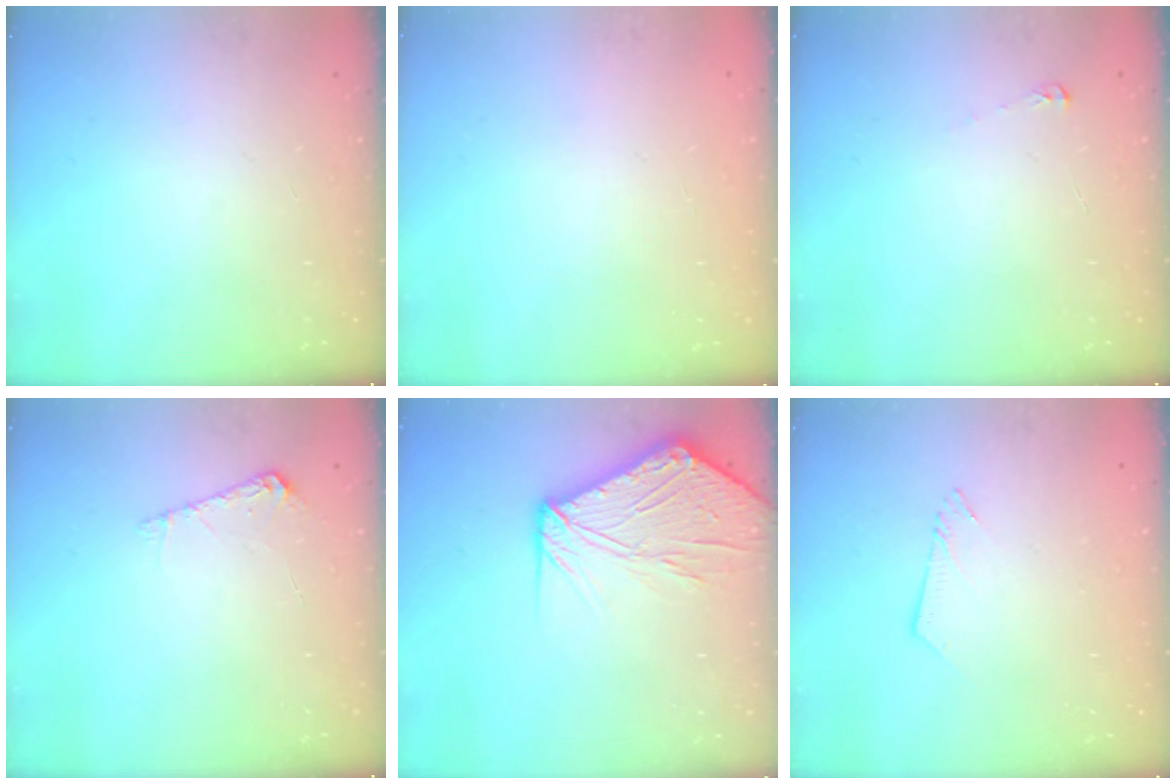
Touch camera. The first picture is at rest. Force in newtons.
{"total": 0.0}
{"total": 3.5, "press": 3.5, "slide": 0.3}
{"total": 5.7, "press": 5.7, "slide": 0.5}
{"total": 13.2, "press": 13.1, "slide": 1.6}
{"total": 2.9, "press": 2.9, "slide": 0.3}